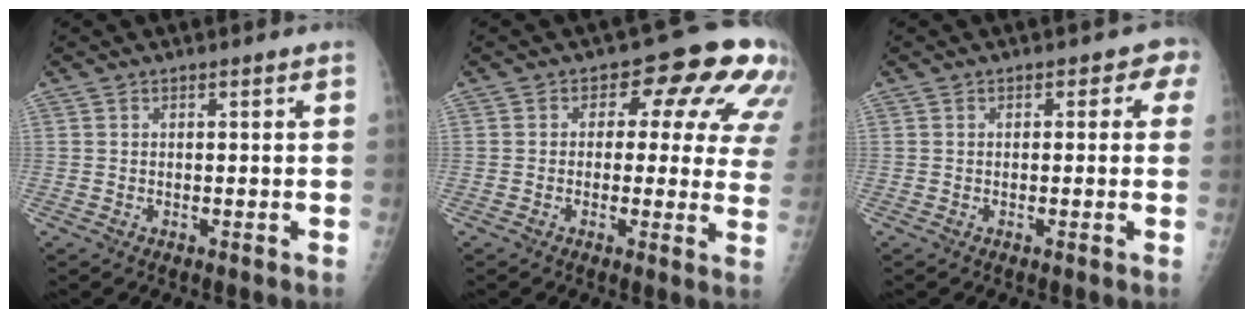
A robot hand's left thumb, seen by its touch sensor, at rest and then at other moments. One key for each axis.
{"total": 14.3, "fx": 5.0, "fy": 7.7, "fz": 11.0, "tx": -0.076, "ty": -0.001, "tz": 0.042}
{"total": 2.4, "fx": 0.6, "fy": 1.8, "fz": 1.4, "tx": 0.017, "ty": 0.007, "tz": -0.007}